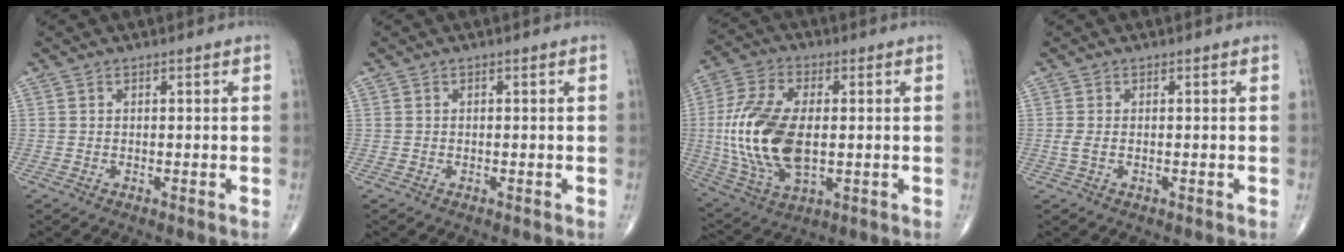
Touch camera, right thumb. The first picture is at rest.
{"total": 0.0}
{"total": 18.8, "force": [-0.4, 9.9, 16.0], "torque": [-0.340, -0.007, -0.002]}
{"total": 1.3, "force": [-0.2, 0.6, 1.2], "torque": [-0.036, -0.002, -0.004]}